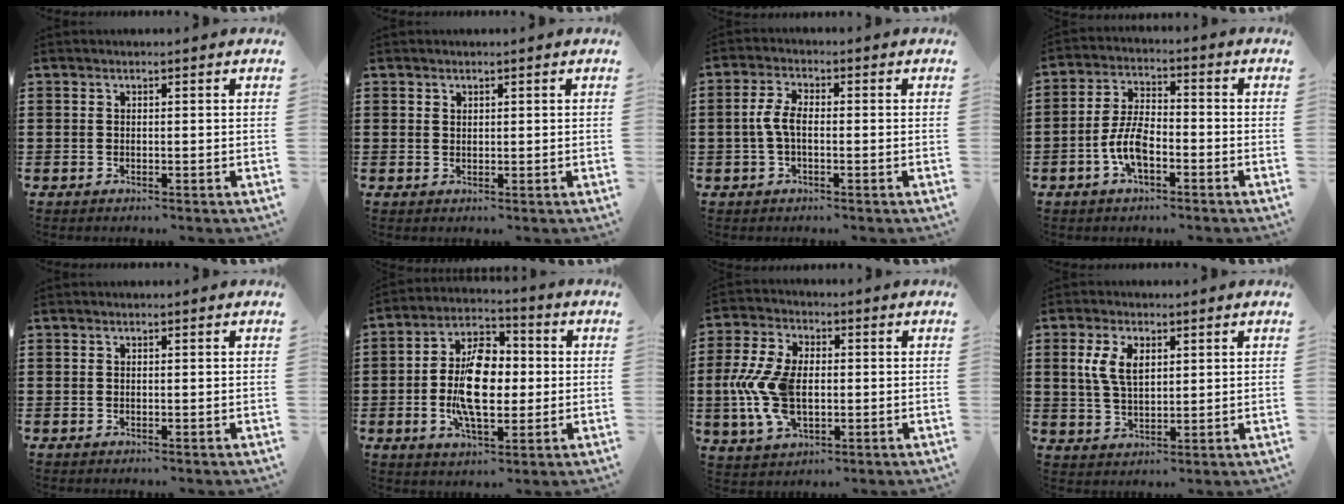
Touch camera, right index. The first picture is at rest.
{"total": 0.9, "force": [0.8, 0.5, 0.1], "torque": [-0.003, 0.002, 0.015]}
{"total": 4.0, "force": [-0.6, 1.8, 3.5], "torque": [-0.094, -0.005, -0.021]}
{"total": 6.9, "force": [-2.6, 3.2, 5.5], "torque": [-0.135, 0.000, -0.057]}
{"total": 0.0}
{"total": 10.6, "force": [-0.8, 5.8, 8.8], "torque": [-0.185, 0.007, -0.022]}
{"total": 10.7, "force": [-0.8, 6.3, 8.6], "torque": [-0.216, -0.005, -0.021]}
{"total": 5.7, "force": [1.7, 3.2, 4.4], "torque": [-0.104, 0.008, 0.027]}